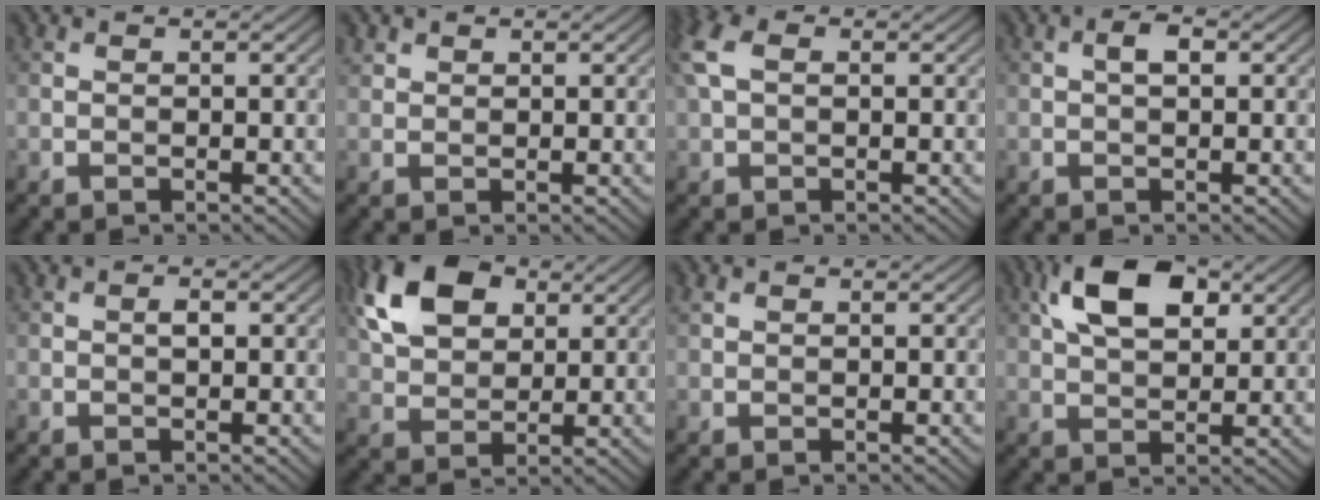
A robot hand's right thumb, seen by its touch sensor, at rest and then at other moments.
{"total": 1.2, "force": [0.9, 0.8, 0.2], "torque": [-0.005, 0.003, 0.021]}
{"total": 4.6, "force": [1.3, 2.7, 3.5], "torque": [-0.100, 0.018, 0.020]}
{"total": 1.9, "force": [0.4, 0.8, 1.6], "torque": [-0.029, 0.006, 0.003]}
{"total": 0.9, "force": [0.1, 0.4, 0.8], "torque": [-0.013, 0.001, 0.001]}
{"total": 10.6, "force": [4.4, 6.7, 6.8], "torque": [-0.167, 0.020, 0.080]}
{"total": 0.8, "force": [0.5, 0.5, 0.4], "torque": [-0.010, 0.002, 0.010]}
{"total": 8.5, "force": [3.5, 4.4, 6.3], "torque": [-0.129, 0.014, 0.059]}